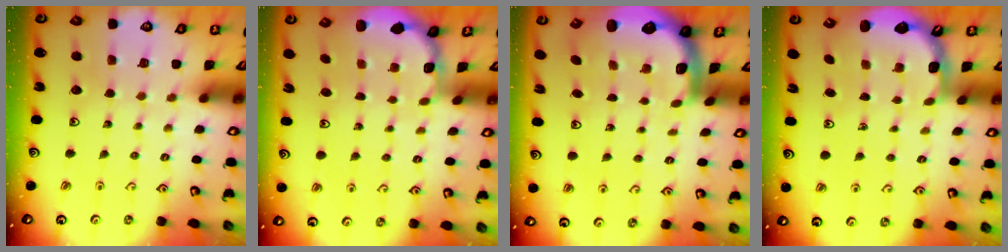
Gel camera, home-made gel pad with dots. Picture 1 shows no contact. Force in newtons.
{"total": 1.9, "press": 1.7, "slide": 0.7}
{"total": 2.8, "press": 2.4, "slide": 1.4}
{"total": 2.5, "press": 2.1, "slide": 1.3}